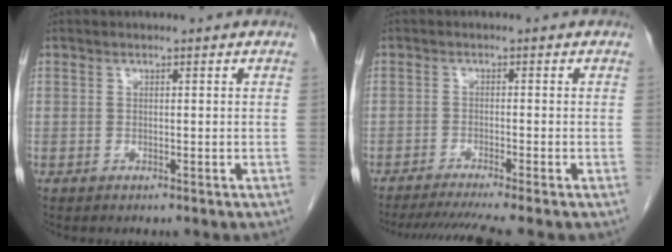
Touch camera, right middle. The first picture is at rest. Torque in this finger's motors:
{"motor_torque": [0.07, -0.06, 0.07, 0.04]}